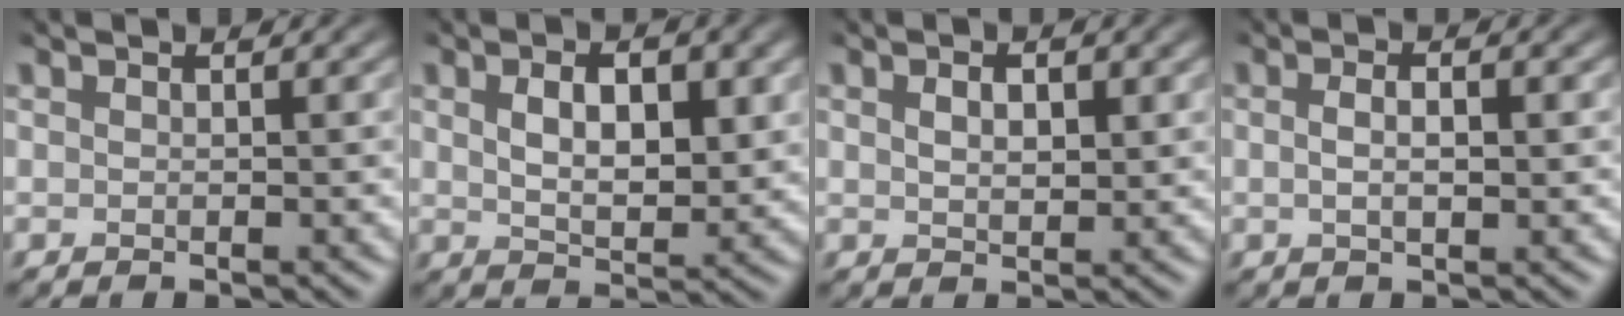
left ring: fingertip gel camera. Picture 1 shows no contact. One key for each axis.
{"total": 4.7, "fx": 0.1, "fy": 2.2, "fz": 4.1, "tx": -0.080, "ty": -0.012, "tz": 0.016}
{"total": 1.9, "fx": -0.2, "fy": 0.9, "fz": 1.7, "tx": -0.045, "ty": -0.011, "tz": 0.011}
{"total": 1.9, "fx": -0.8, "fy": 0.4, "fz": 1.6, "tx": -0.030, "ty": -0.005, "tz": -0.006}